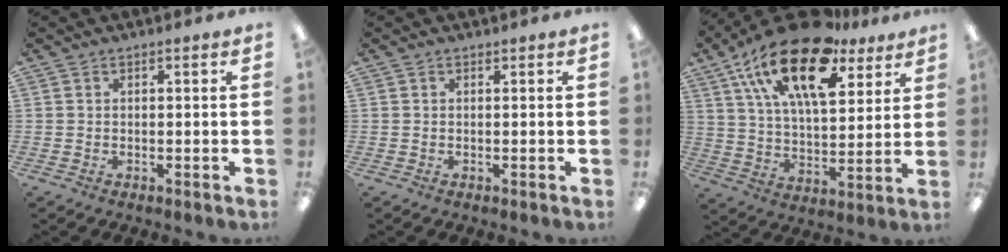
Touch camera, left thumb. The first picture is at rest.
{"total": 0.0}
{"total": 22.7, "force": [13.5, 10.1, 15.2], "torque": [-0.263, -0.067, 0.233]}